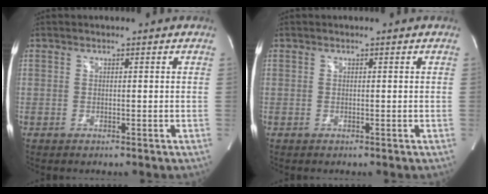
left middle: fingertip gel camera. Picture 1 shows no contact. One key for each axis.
{"total": 0.0}